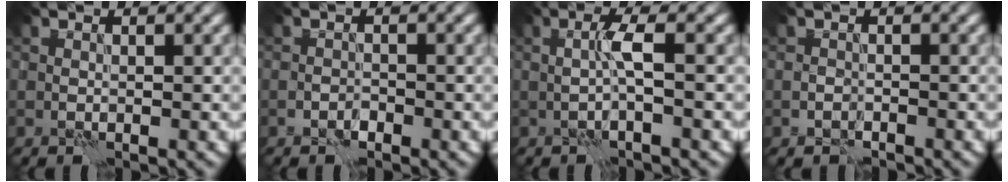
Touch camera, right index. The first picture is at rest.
{"total": 0.9, "force": [-0.8, 0.4, 0.2], "torque": [-0.002, 0.004, -0.015]}
{"total": 1.7, "force": [0.1, -0.7, 1.5], "torque": [-0.033, 0.006, 0.003]}
{"total": 1.1, "force": [-1.0, 0.5, 0.2], "torque": [-0.003, 0.002, -0.020]}